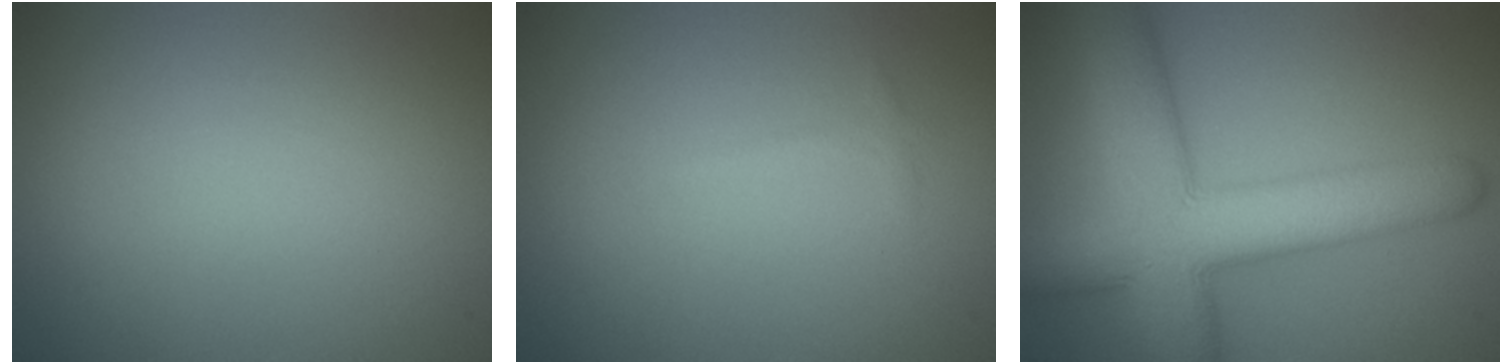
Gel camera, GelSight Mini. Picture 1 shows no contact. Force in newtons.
{"total": 0.6, "press": 0.6, "slide": 0.1}
{"total": 10.4, "press": 10.4, "slide": 0.2}